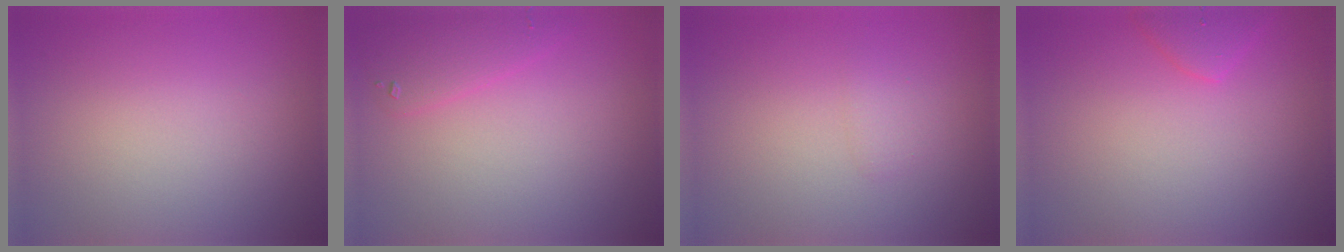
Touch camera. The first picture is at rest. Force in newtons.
{"total": 2.1, "press": 2.1, "slide": 0.2}
{"total": 0.9, "press": 0.9, "slide": 0.1}
{"total": 2.1, "press": 2.1, "slide": 0.1}